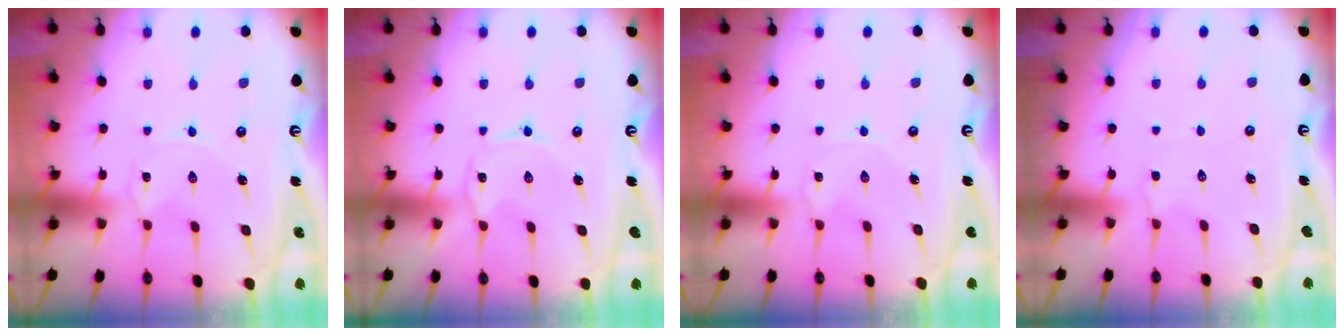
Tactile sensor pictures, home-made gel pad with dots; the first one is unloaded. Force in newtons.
{"total": 1.0, "press": 1.0, "slide": 0.1}
{"total": 1.8, "press": 1.8, "slide": 0.2}
{"total": 1.3, "press": 1.2, "slide": 0.5}